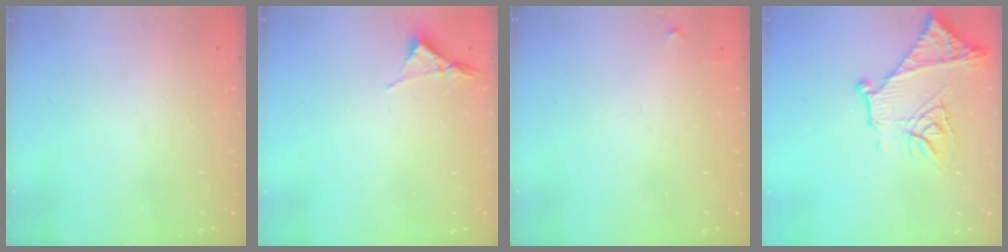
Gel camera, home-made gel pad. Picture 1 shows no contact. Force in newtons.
{"total": 3.1, "press": 3.1, "slide": 0.5}
{"total": 4.8, "press": 4.8, "slide": 0.7}
{"total": 17.6, "press": 17.5, "slide": 1.7}